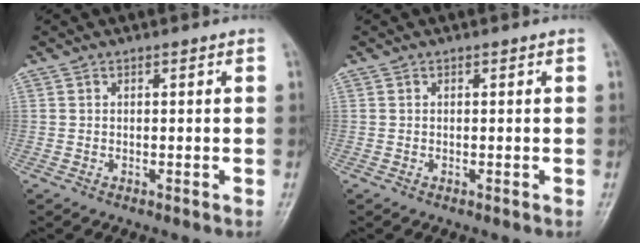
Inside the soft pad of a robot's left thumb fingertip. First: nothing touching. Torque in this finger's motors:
{"motor_torque": [-0.02, 0.00, 0.04, -0.04, 0.00]}